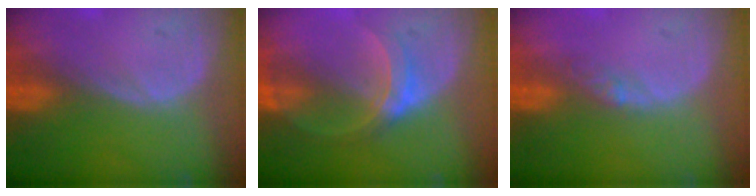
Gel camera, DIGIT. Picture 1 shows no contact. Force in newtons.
{"total": 5.3, "press": 5.2, "slide": 0.8}
{"total": 2.2, "press": 1.7, "slide": 1.3}